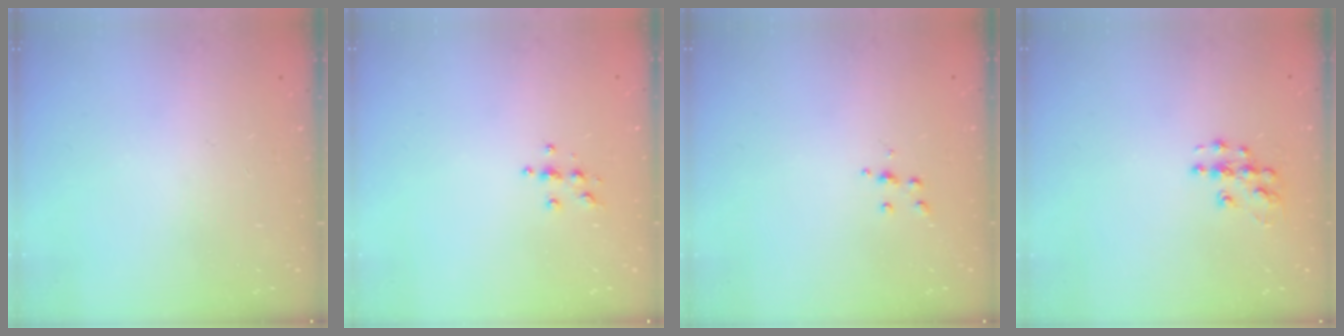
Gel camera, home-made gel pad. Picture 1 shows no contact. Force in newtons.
{"total": 3.7, "press": 3.7, "slide": 0.4}
{"total": 3.5, "press": 3.5, "slide": 0.3}
{"total": 8.2, "press": 8.2, "slide": 0.4}